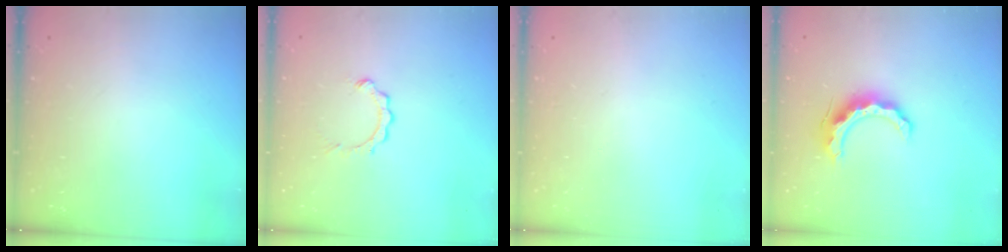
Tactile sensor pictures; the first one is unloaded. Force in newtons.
{"total": 2.9, "press": 2.9, "slide": 0.4}
{"total": 1.6, "press": 1.6, "slide": 0.1}
{"total": 10.8, "press": 10.8, "slide": 0.4}